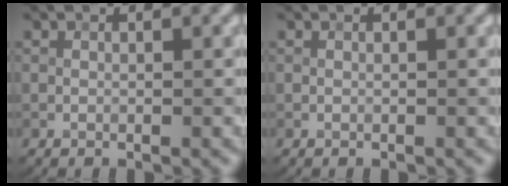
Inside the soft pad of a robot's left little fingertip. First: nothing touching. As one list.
[{"total": 0.0}]